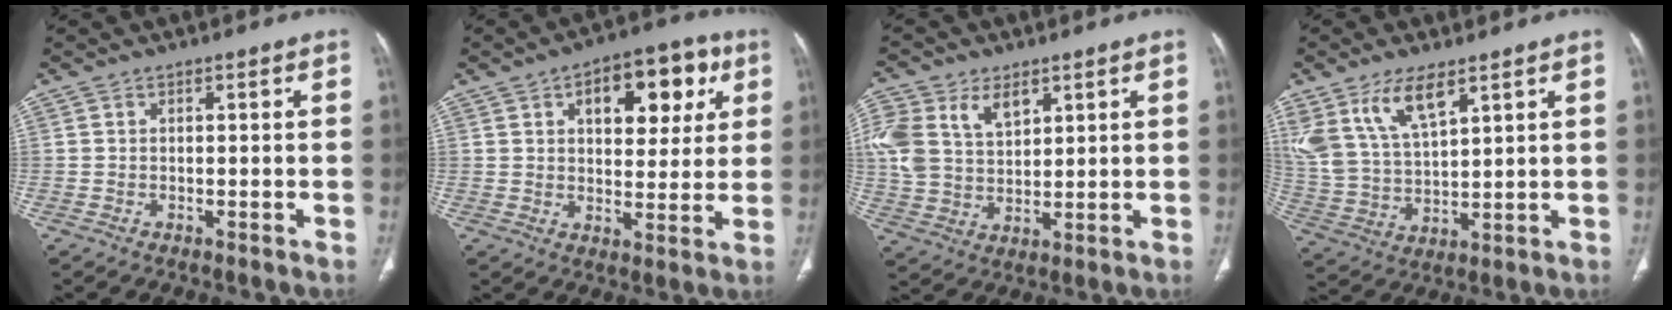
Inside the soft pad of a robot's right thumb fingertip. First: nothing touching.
{"total": 14.6, "force": [5.7, 8.0, 10.8], "torque": [-0.099, -0.002, 0.078]}
{"total": 15.7, "force": [6.6, 10.5, 9.6], "torque": [-0.215, -0.005, 0.131]}
{"total": 12.6, "force": [7.4, 5.3, 8.7], "torque": [-0.169, -0.024, 0.157]}